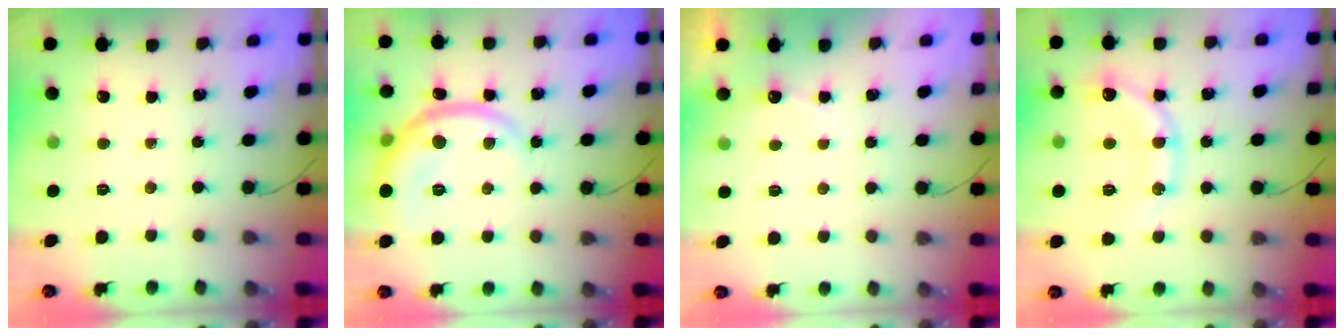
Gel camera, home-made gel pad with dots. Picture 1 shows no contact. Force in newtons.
{"total": 10.2, "press": 10.1, "slide": 0.9}
{"total": 6.0, "press": 5.9, "slide": 1.1}
{"total": 12.9, "press": 12.8, "slide": 1.9}